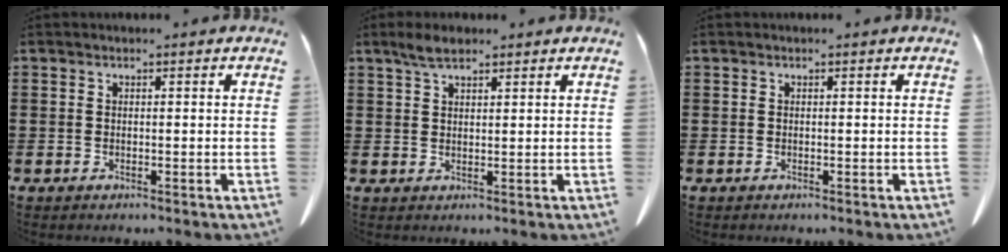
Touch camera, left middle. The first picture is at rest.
{"total": 3.3, "force": [2.3, 1.0, 2.0], "torque": [-0.045, 0.005, 0.043]}
{"total": 0.0}